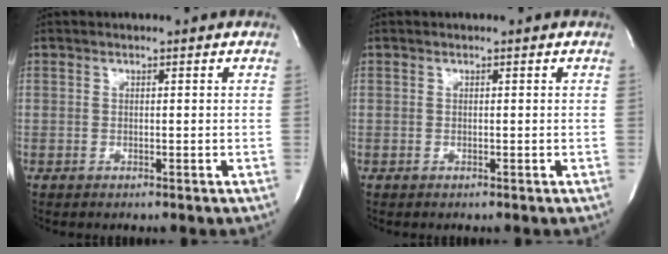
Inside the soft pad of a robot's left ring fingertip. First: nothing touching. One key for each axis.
{"total": 0.0}